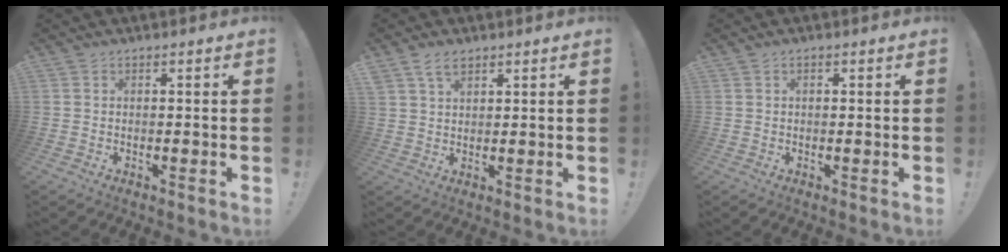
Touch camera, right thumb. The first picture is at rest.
{"total": 4.9, "force": [3.1, 2.8, 2.6], "torque": [-0.044, -0.009, 0.059]}
{"total": 0.6, "force": [0.1, 0.4, 0.5], "torque": [-0.011, 0.002, 0.001]}